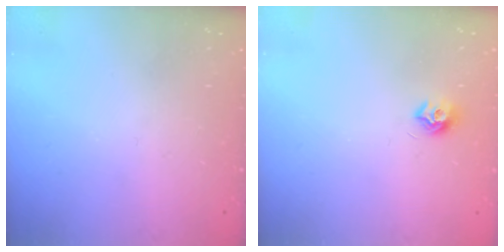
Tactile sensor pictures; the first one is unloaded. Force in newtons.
{"total": 7.9, "press": 7.9, "slide": 0.6}